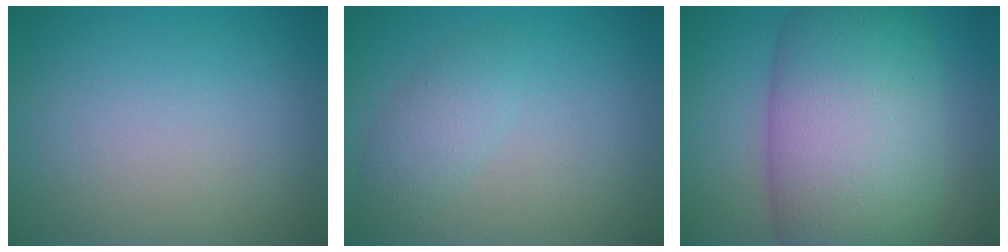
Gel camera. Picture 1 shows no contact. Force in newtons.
{"total": 2.0, "press": 2.0, "slide": 0.2}
{"total": 13.1, "press": 13.1, "slide": 0.2}